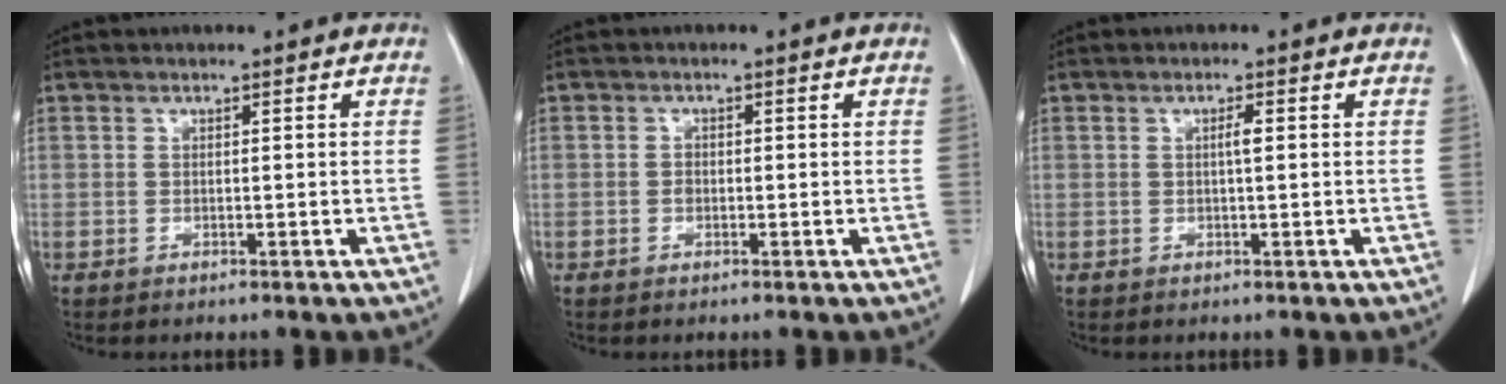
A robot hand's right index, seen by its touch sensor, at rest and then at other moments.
{"total": 0.9, "force": [-0.2, 0.8, 0.5], "torque": [-0.008, 0.003, -0.005]}
{"total": 1.3, "force": [0.2, 0.1, 1.2], "torque": [-0.022, 0.003, 0.002]}